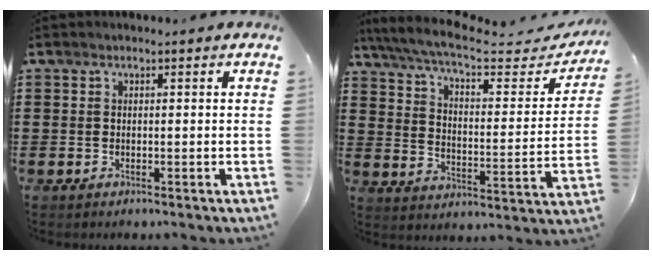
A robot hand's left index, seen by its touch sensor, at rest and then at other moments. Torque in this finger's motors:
{"motor_torque": [2.14, 0.00, 0.35, 0.04]}